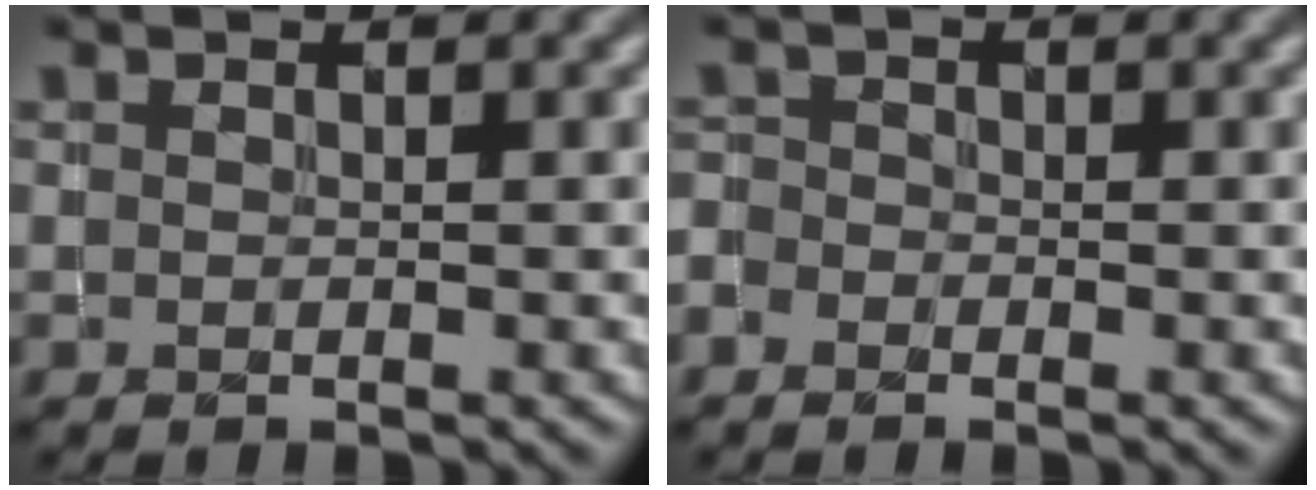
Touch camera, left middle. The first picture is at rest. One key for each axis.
{"total": 1.2, "fx": -1.0, "fy": 0.6, "fz": -0.2, "tx": 0.008, "ty": 0.002, "tz": -0.025}